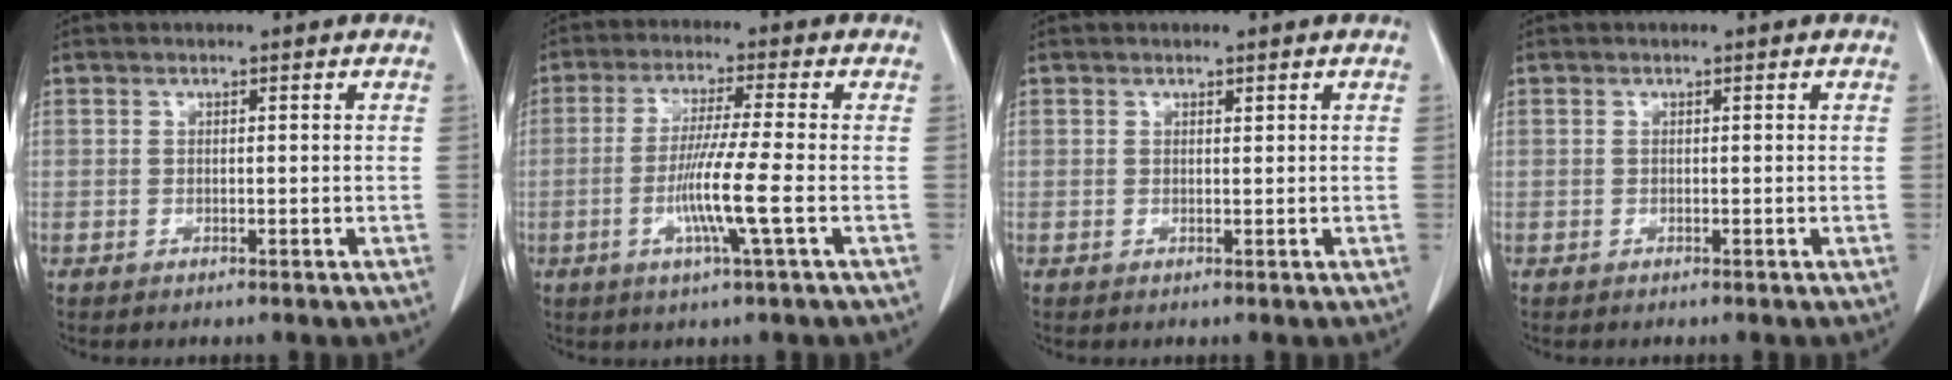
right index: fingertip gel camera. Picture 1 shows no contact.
{"total": 8.1, "force": [-2.1, -1.1, 7.8], "torque": [-0.149, -0.014, -0.044]}
{"total": 0.0}
{"total": 0.0}